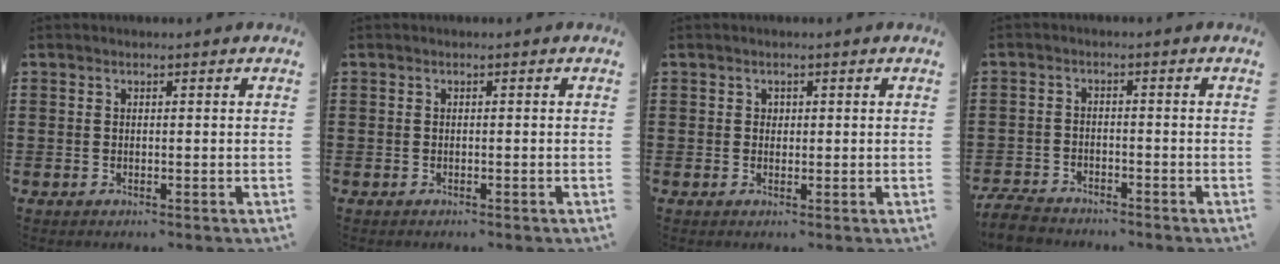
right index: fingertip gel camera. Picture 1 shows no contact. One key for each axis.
{"total": 0.5, "fx": -0.5, "fy": -0.2, "fz": 0.1, "tx": -0.001, "ty": -0.005, "tz": -0.009}
{"total": 0.8, "fx": 0.3, "fy": 0.8, "fz": 0.2, "tx": -0.005, "ty": 0.003, "tz": 0.006}
{"total": 4.0, "fx": -3.8, "fy": 0.6, "fz": 0.8, "tx": -0.028, "ty": -0.005, "tz": -0.082}